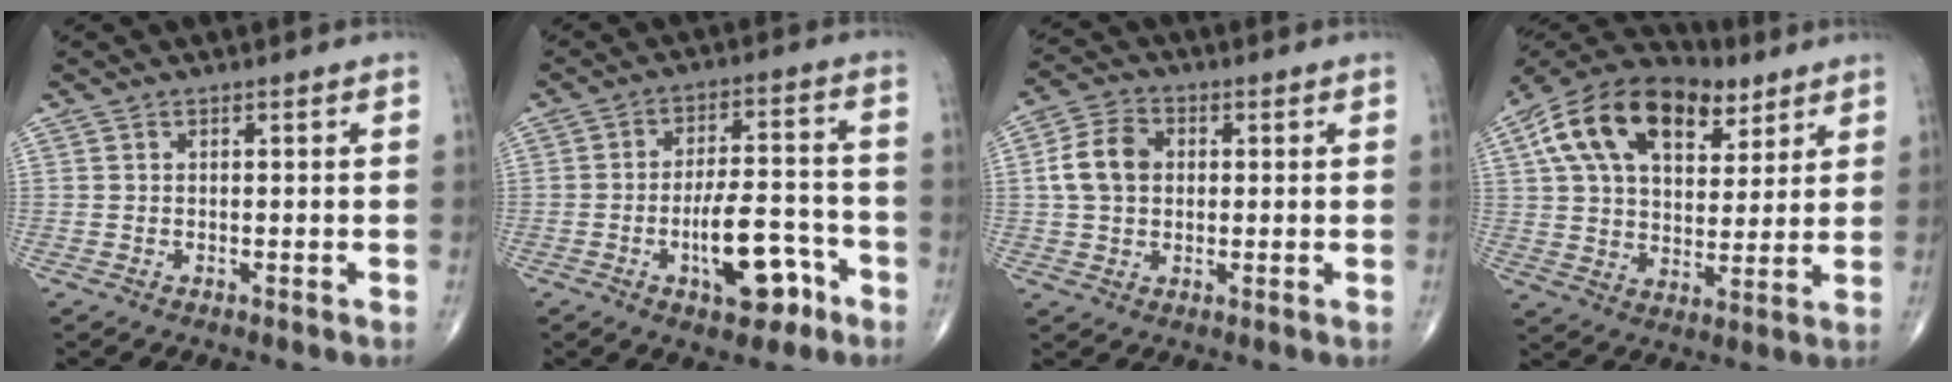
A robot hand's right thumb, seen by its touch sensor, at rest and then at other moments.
{"total": 11.9, "force": [-5.1, 5.2, 9.4], "torque": [-0.132, 0.040, -0.073]}
{"total": 8.1, "force": [0.8, 6.1, 5.3], "torque": [-0.090, 0.014, 0.010]}
{"total": 21.8, "force": [10.0, 12.7, 14.7], "torque": [-0.240, 0.004, 0.169]}